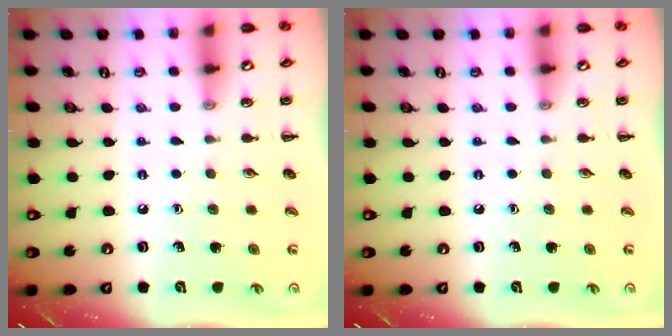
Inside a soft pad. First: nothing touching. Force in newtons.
{"total": 0.0}